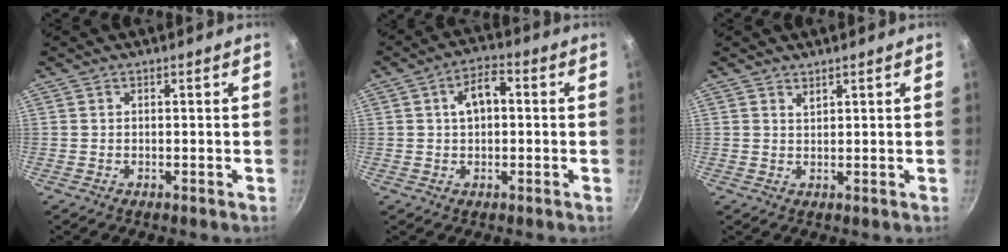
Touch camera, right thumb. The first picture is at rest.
{"total": 5.9, "force": [0.9, 3.4, 4.8], "torque": [-0.077, 0.019, 0.008]}
{"total": 1.0, "force": [1.0, 0.2, 0.2], "torque": [0.001, -0.010, 0.019]}